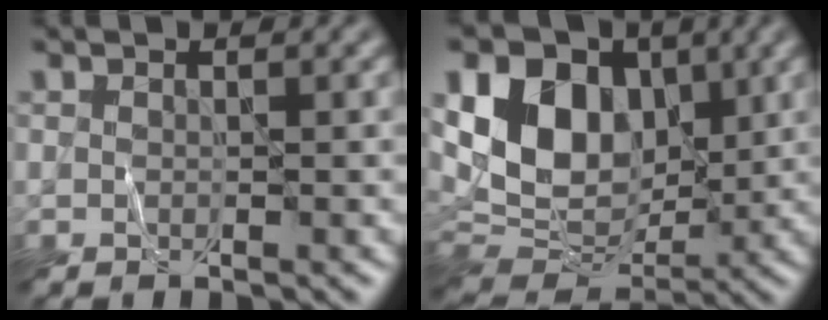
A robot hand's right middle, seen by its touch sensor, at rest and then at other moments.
{"total": 10.8, "force": [3.3, 7.7, 6.9], "torque": [-0.125, 0.005, 0.048]}